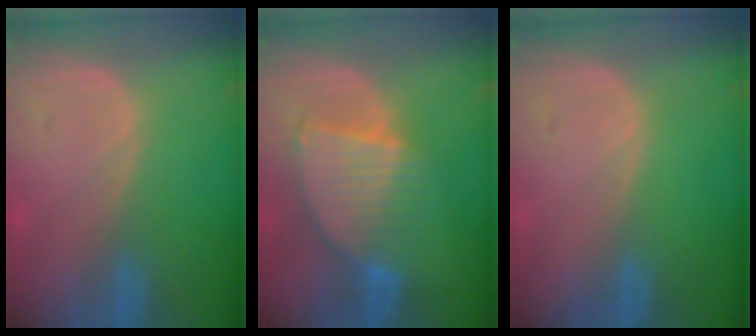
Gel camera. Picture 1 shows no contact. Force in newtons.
{"total": 8.0, "press": 7.1, "slide": 3.6}
{"total": 0.0}